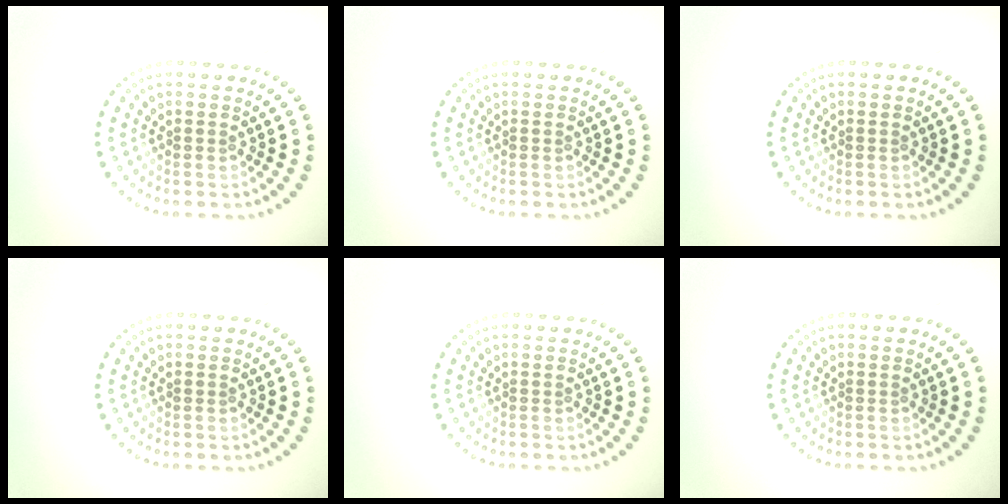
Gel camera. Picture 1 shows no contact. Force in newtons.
{"total": 0.0}
{"total": 0.0}
{"total": 0.0}
{"total": 0.0}
{"total": 0.0}